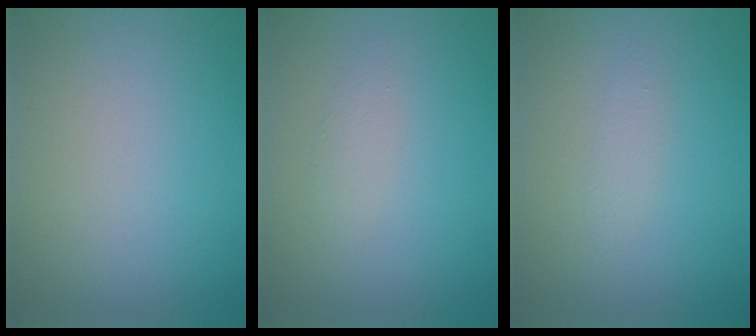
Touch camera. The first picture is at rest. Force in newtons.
{"total": 0.9, "press": 0.9, "slide": 0.0}
{"total": 0.8, "press": 0.8, "slide": 0.0}